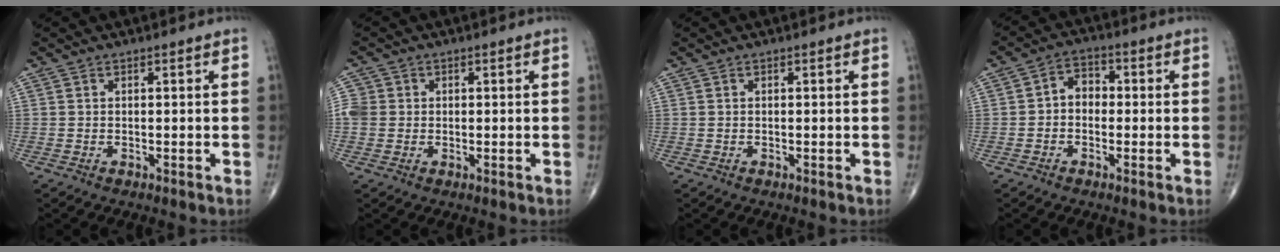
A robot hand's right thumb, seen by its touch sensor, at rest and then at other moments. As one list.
[{"total": 4.7, "force": [0.3, 4.5, 1.4], "torque": [-0.020, 0.013, 0.007]}, {"total": 0.0}, {"total": 4.9, "force": [-0.4, 3.9, 3.0], "torque": [-0.027, 0.022, -0.018]}]